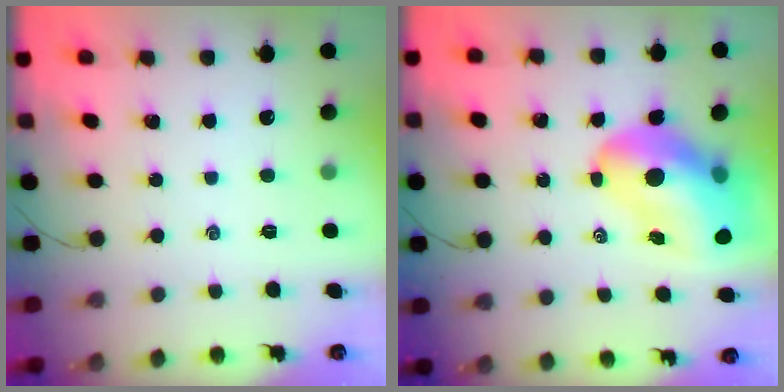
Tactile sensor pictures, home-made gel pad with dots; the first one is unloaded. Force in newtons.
{"total": 16.0, "press": 15.4, "slide": 4.6}